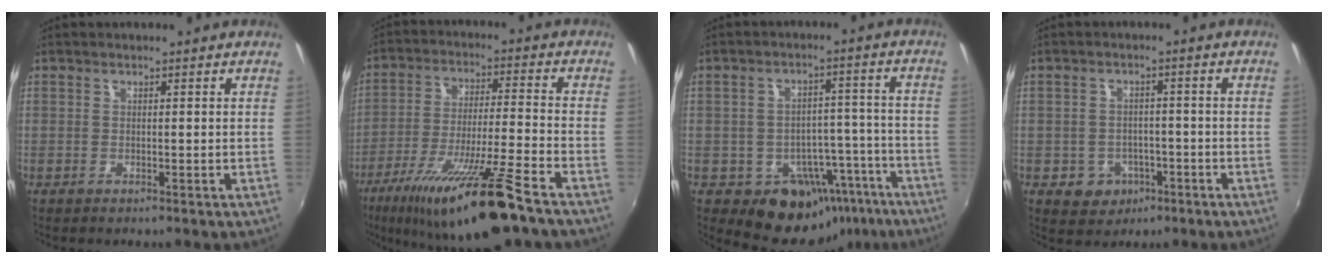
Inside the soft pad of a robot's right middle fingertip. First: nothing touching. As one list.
[{"total": 18.8, "force": [-12.9, 0.8, 13.7], "torque": [-0.251, -0.038, -0.211]}, {"total": 13.2, "force": [-8.1, 9.4, 4.5], "torque": [-0.064, 0.039, -0.076]}, {"total": 5.8, "force": [-2.5, 5.0, 1.6], "torque": [-0.046, 0.010, -0.022]}]